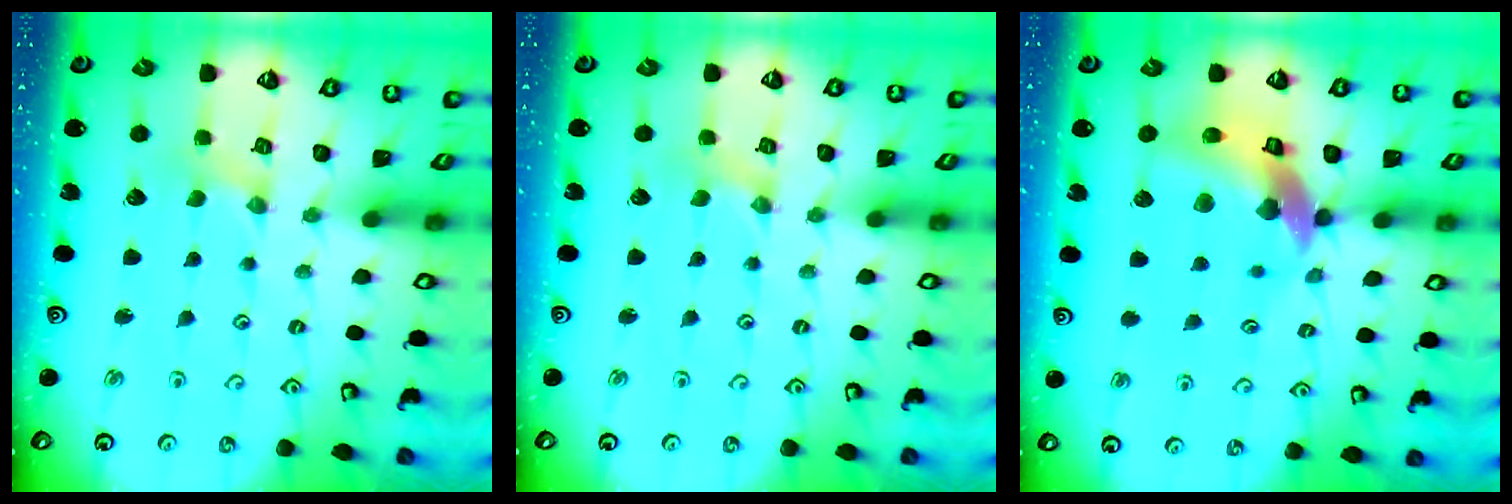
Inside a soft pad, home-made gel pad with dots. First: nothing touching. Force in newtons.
{"total": 0.0}
{"total": 15.3, "press": 15.1, "slide": 2.1}